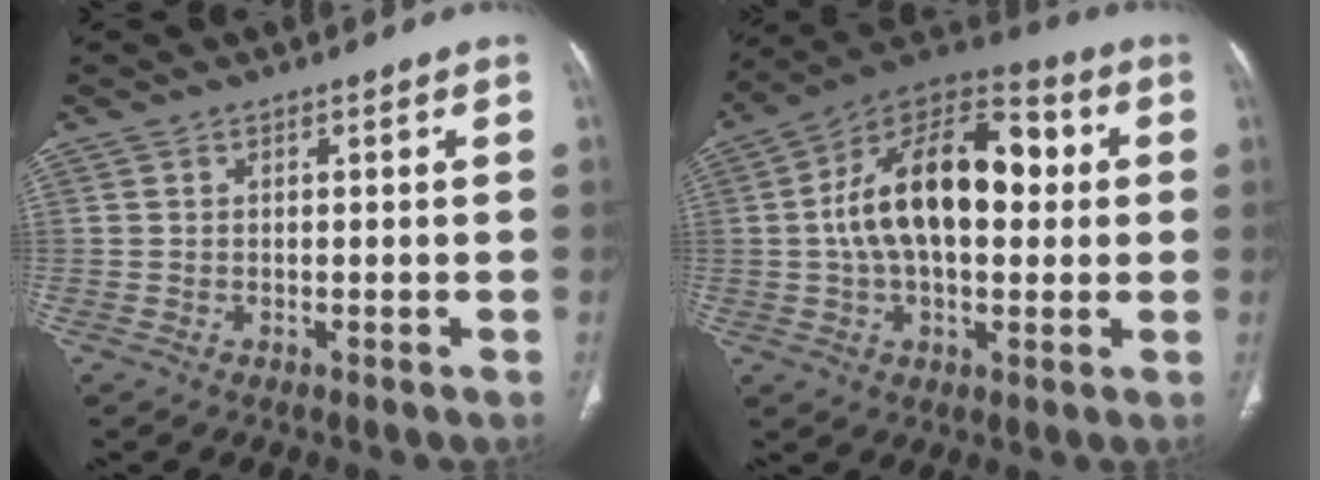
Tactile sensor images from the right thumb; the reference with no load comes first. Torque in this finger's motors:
{"motor_torque": [-1.11, 1.79, 1.73, -0.17, 0.48]}